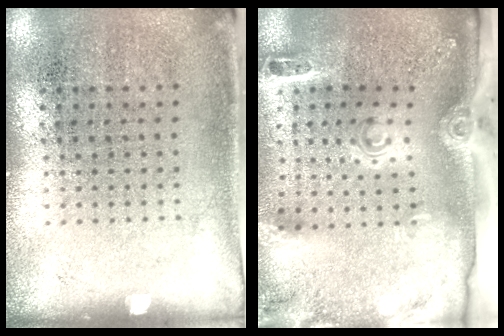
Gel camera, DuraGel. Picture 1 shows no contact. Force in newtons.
{"total": 3.1, "press": 2.1, "slide": 2.3}